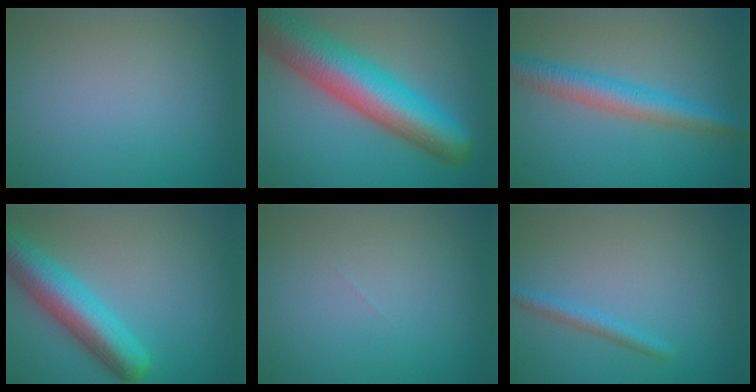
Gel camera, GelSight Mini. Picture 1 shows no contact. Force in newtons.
{"total": 11.8, "press": 11.8, "slide": 0.6}
{"total": 4.6, "press": 4.6, "slide": 0.0}
{"total": 7.2, "press": 7.2, "slide": 0.4}
{"total": 0.0}
{"total": 1.6, "press": 1.6, "slide": 0.1}